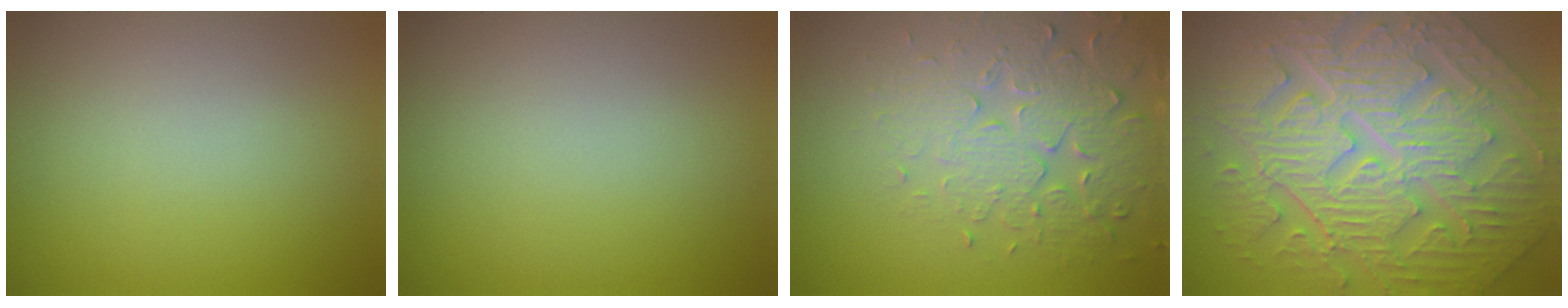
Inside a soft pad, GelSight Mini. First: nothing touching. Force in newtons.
{"total": 0.0}
{"total": 4.5, "press": 4.5, "slide": 0.4}
{"total": 11.6, "press": 7.9, "slide": 8.4}